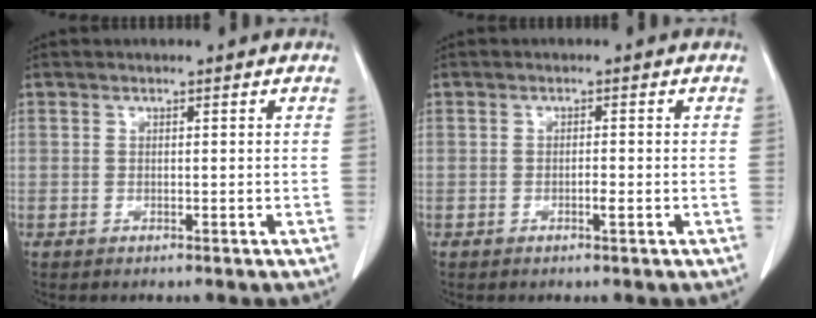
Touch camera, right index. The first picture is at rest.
{"total": 1.3, "force": [-0.5, 0.1, 1.2], "torque": [-0.021, 0.001, -0.007]}